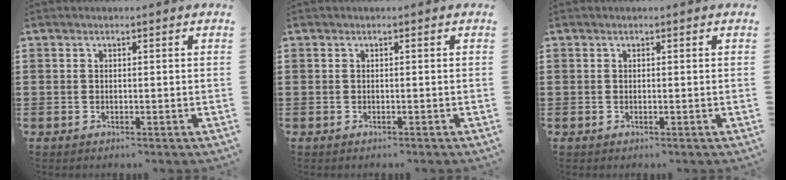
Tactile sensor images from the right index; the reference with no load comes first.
{"total": 0.0}
{"total": 0.0}